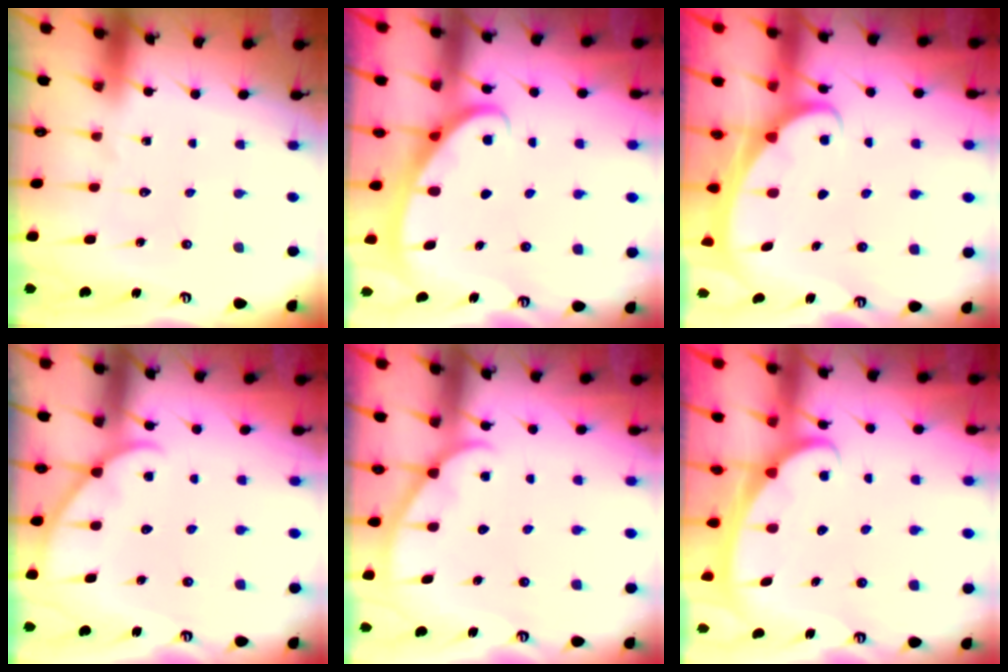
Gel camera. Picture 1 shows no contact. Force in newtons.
{"total": 2.5, "press": 2.5, "slide": 0.4}
{"total": 2.4, "press": 2.4, "slide": 0.3}
{"total": 4.1, "press": 4.1, "slide": 0.3}
{"total": 3.2, "press": 3.2, "slide": 0.1}
{"total": 2.4, "press": 2.4, "slide": 0.4}